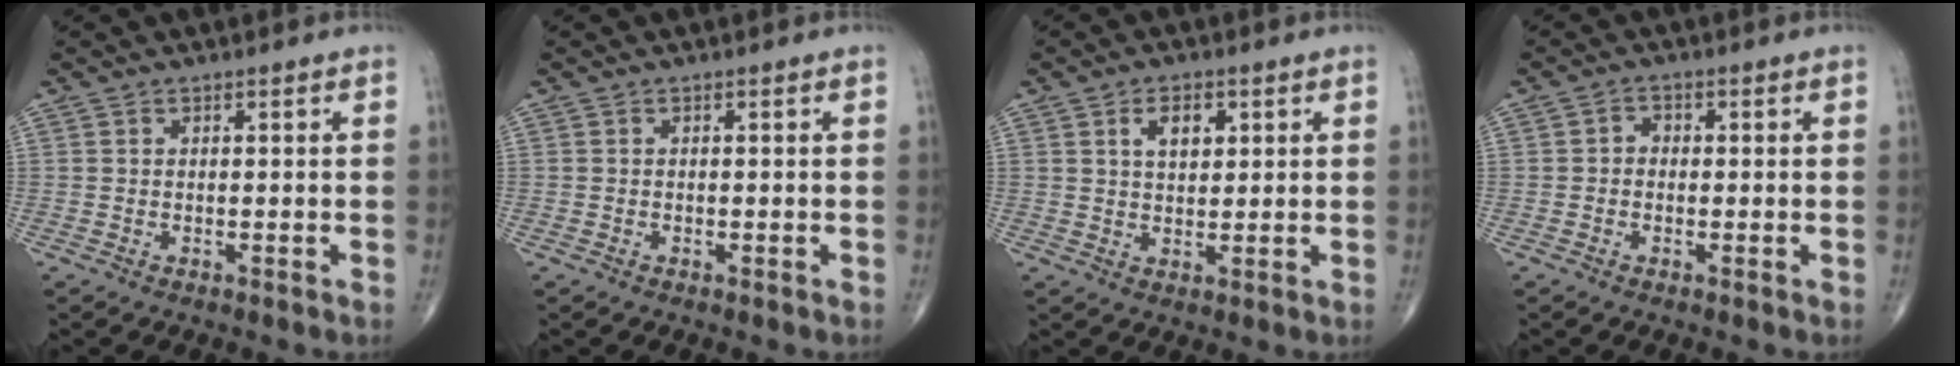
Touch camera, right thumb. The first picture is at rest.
{"total": 0.0}
{"total": 3.7, "force": [1.4, 2.2, 2.6], "torque": [-0.034, -0.005, 0.024]}
{"total": 1.9, "force": [-0.2, 1.6, 0.9], "torque": [-0.002, 0.009, -0.009]}